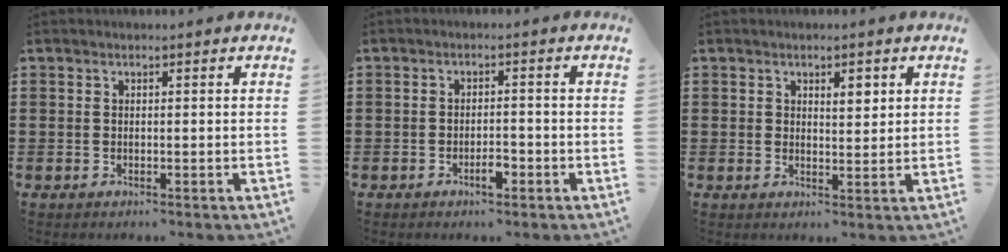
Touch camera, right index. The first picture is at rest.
{"total": 3.0, "force": [-1.6, 1.0, 2.3], "torque": [-0.039, 0.003, -0.029]}
{"total": 2.4, "force": [1.3, 1.2, 1.5], "torque": [-0.025, 0.003, 0.021]}